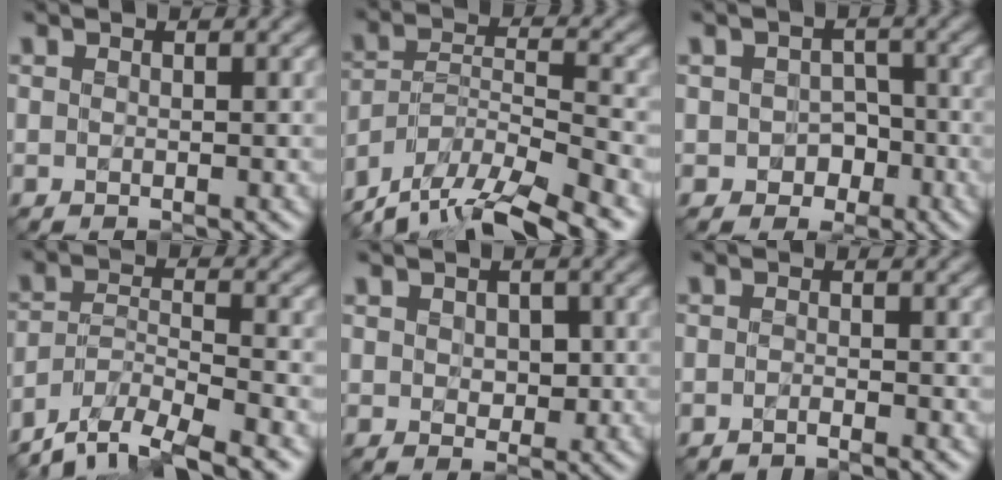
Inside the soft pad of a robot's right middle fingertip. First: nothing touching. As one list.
[{"total": 10.9, "force": [-9.6, 2.3, 4.7], "torque": [-0.074, -0.007, -0.158]}, {"total": 2.6, "force": [-1.0, 2.1, 1.1], "torque": [-0.012, -0.004, -0.013]}, {"total": 7.0, "force": [-6.2, 1.3, 3.0], "torque": [-0.051, -0.005, -0.113]}, {"total": 1.5, "force": [0.1, 1.2, 0.9], "torque": [-0.017, -0.004, 0.006]}, {"total": 1.3, "force": [-1.2, 0.1, 0.5], "torque": [-0.003, -0.008, -0.027]}]